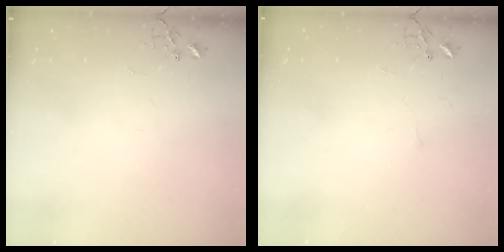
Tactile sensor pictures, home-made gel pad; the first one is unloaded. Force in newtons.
{"total": 3.3, "press": 3.2, "slide": 0.5}